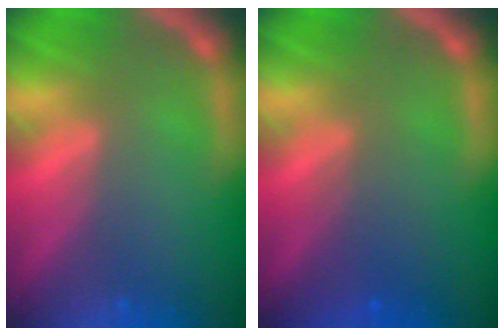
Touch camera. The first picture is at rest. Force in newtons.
{"total": 2.4}